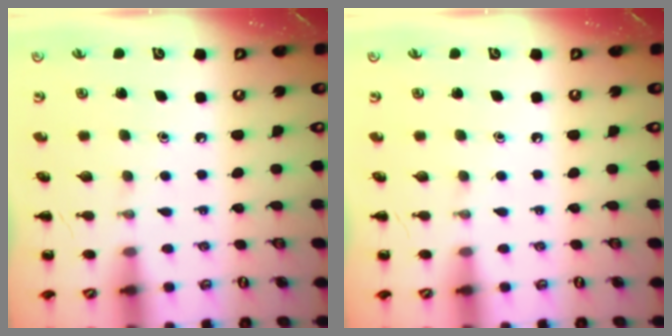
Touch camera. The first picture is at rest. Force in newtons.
{"total": 0.0}